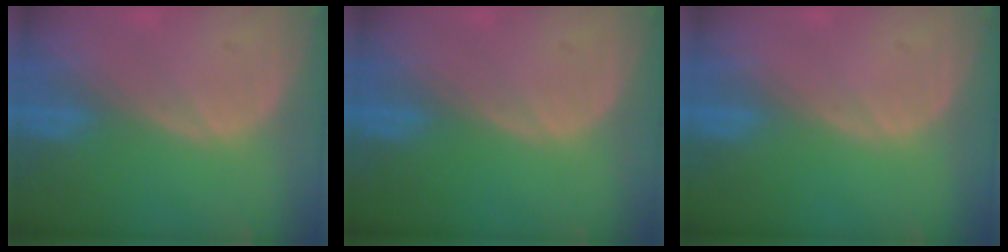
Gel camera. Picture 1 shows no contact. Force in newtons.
{"total": 0.0}
{"total": 0.0}